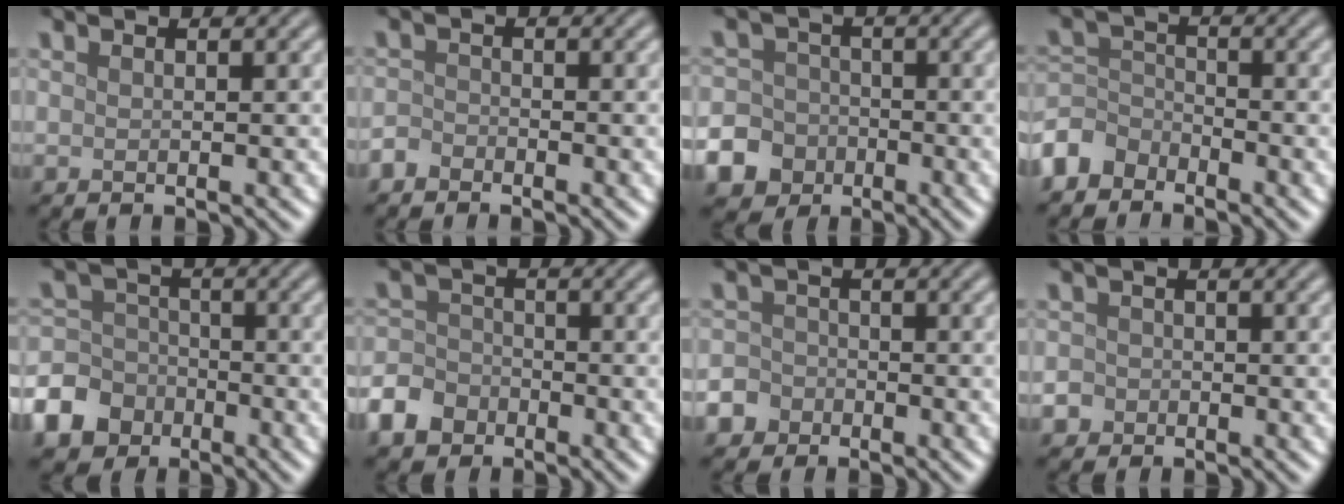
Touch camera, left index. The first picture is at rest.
{"total": 1.5, "force": [-1.2, 0.9, 0.2], "torque": [-0.001, 0.004, -0.030]}
{"total": 8.9, "force": [-4.3, 7.6, 1.9], "torque": [-0.047, -0.027, -0.098]}
{"total": 3.4, "force": [-2.5, 2.1, 0.6], "torque": [-0.013, 0.005, -0.065]}
{"total": 8.0, "force": [-4.2, 6.5, 2.1], "torque": [-0.044, -0.017, -0.103]}
{"total": 4.9, "force": [-3.0, 3.5, 1.6], "torque": [-0.033, -0.005, -0.069]}
{"total": 4.5, "force": [-2.7, 3.5, 0.7], "torque": [-0.002, -0.008, -0.057]}
{"total": 2.5, "force": [-1.3, 2.1, 0.5], "torque": [0.003, 0.000, -0.027]}